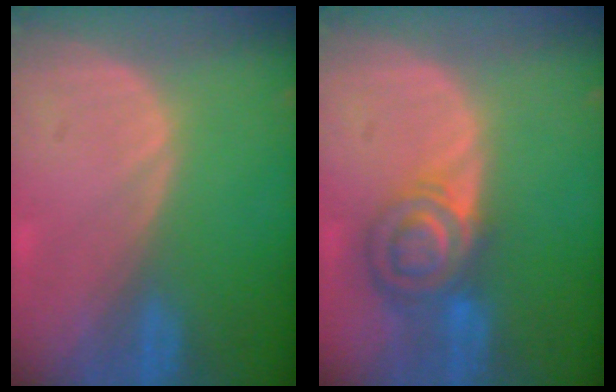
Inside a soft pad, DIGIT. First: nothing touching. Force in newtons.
{"total": 7.3, "press": 6.3, "slide": 3.7}